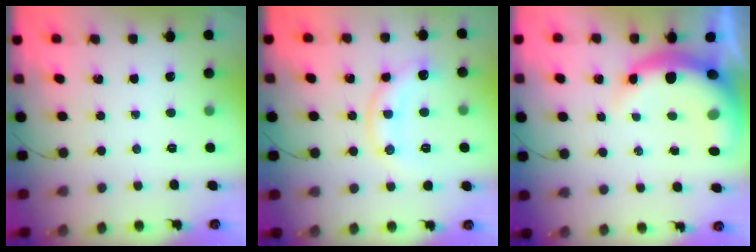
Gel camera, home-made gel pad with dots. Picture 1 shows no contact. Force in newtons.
{"total": 9.9, "press": 9.9, "slide": 0.3}
{"total": 11.0, "press": 10.7, "slide": 2.6}